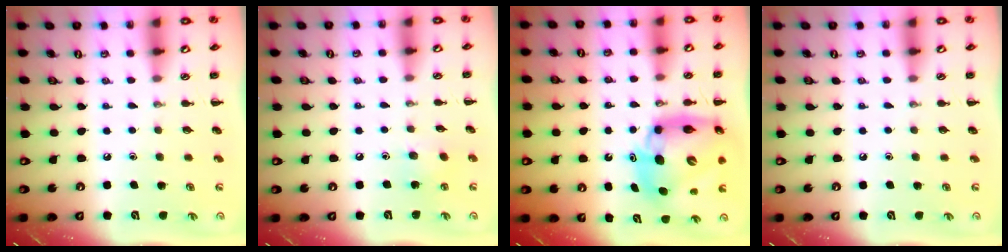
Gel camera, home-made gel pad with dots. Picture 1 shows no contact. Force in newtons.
{"total": 6.1, "press": 5.9, "slide": 1.3}
{"total": 12.3, "press": 12.0, "slide": 2.6}
{"total": 0.5, "press": 0.1, "slide": 0.5}